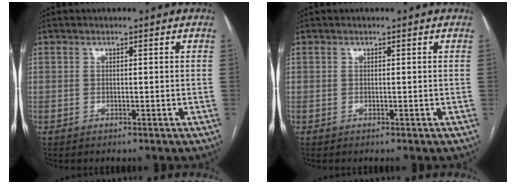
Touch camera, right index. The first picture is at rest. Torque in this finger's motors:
{"motor_torque": [0.00, 0.00, 0.03, 0.00]}